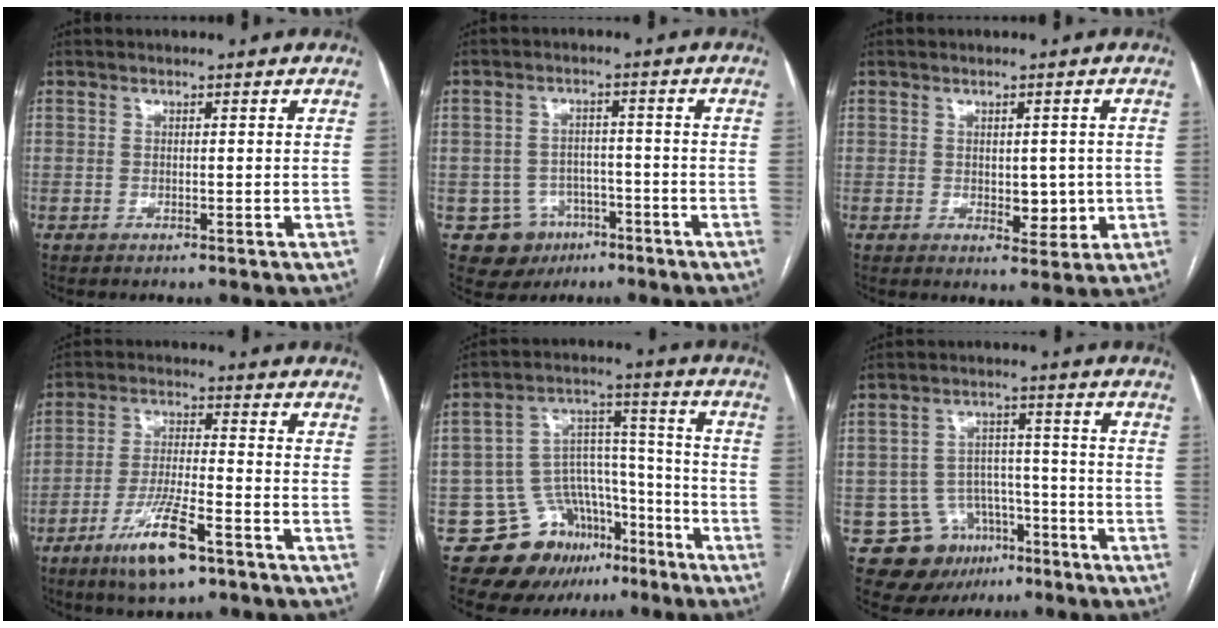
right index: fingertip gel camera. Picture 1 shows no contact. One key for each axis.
{"total": 6.7, "fx": -3.1, "fy": 5.9, "fz": 0.9, "tx": -0.011, "ty": 0.012, "tz": -0.037}
{"total": 4.2, "fx": -0.4, "fy": 2.5, "fz": 3.4, "tx": -0.037, "ty": -0.002, "tz": 0.003}
{"total": 10.3, "fx": -6.2, "fy": 1.7, "fz": 8.1, "tx": -0.156, "ty": -0.016, "tz": -0.108}
{"total": 14.1, "fx": -9.4, "fy": 9.4, "fz": 4.4, "tx": -0.056, "ty": 0.081, "tz": -0.141}
{"total": 10.6, "fx": -5.9, "fy": 8.4, "fz": 2.6, "tx": -0.037, "ty": 0.037, "tz": -0.080}